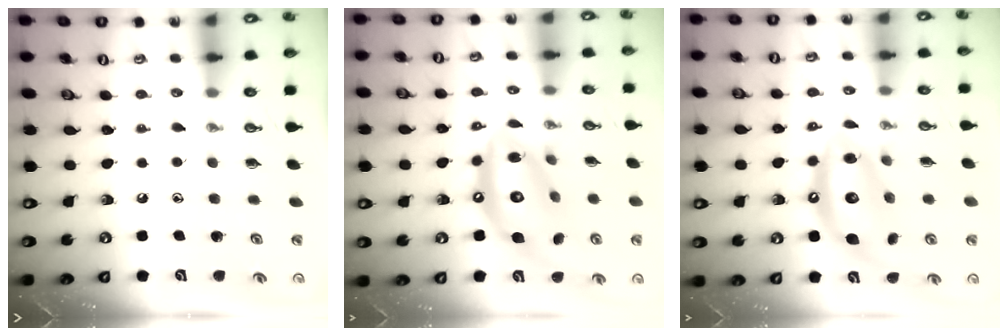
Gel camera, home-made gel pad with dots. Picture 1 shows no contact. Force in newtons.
{"total": 16.3, "press": 16.2, "slide": 1.5}
{"total": 13.9, "press": 13.8, "slide": 1.6}